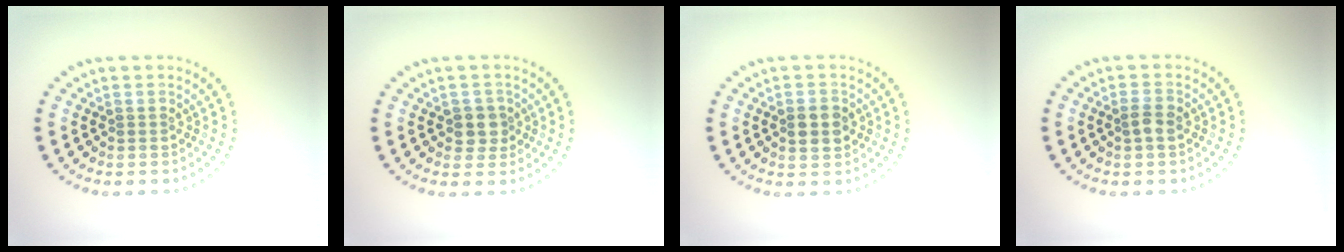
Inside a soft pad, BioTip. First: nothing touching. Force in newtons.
{"total": 2.1, "press": 1.9, "slide": 0.8}
{"total": 2.9, "press": 2.9, "slide": 0.0}
{"total": 1.6, "press": 1.5, "slide": 0.5}